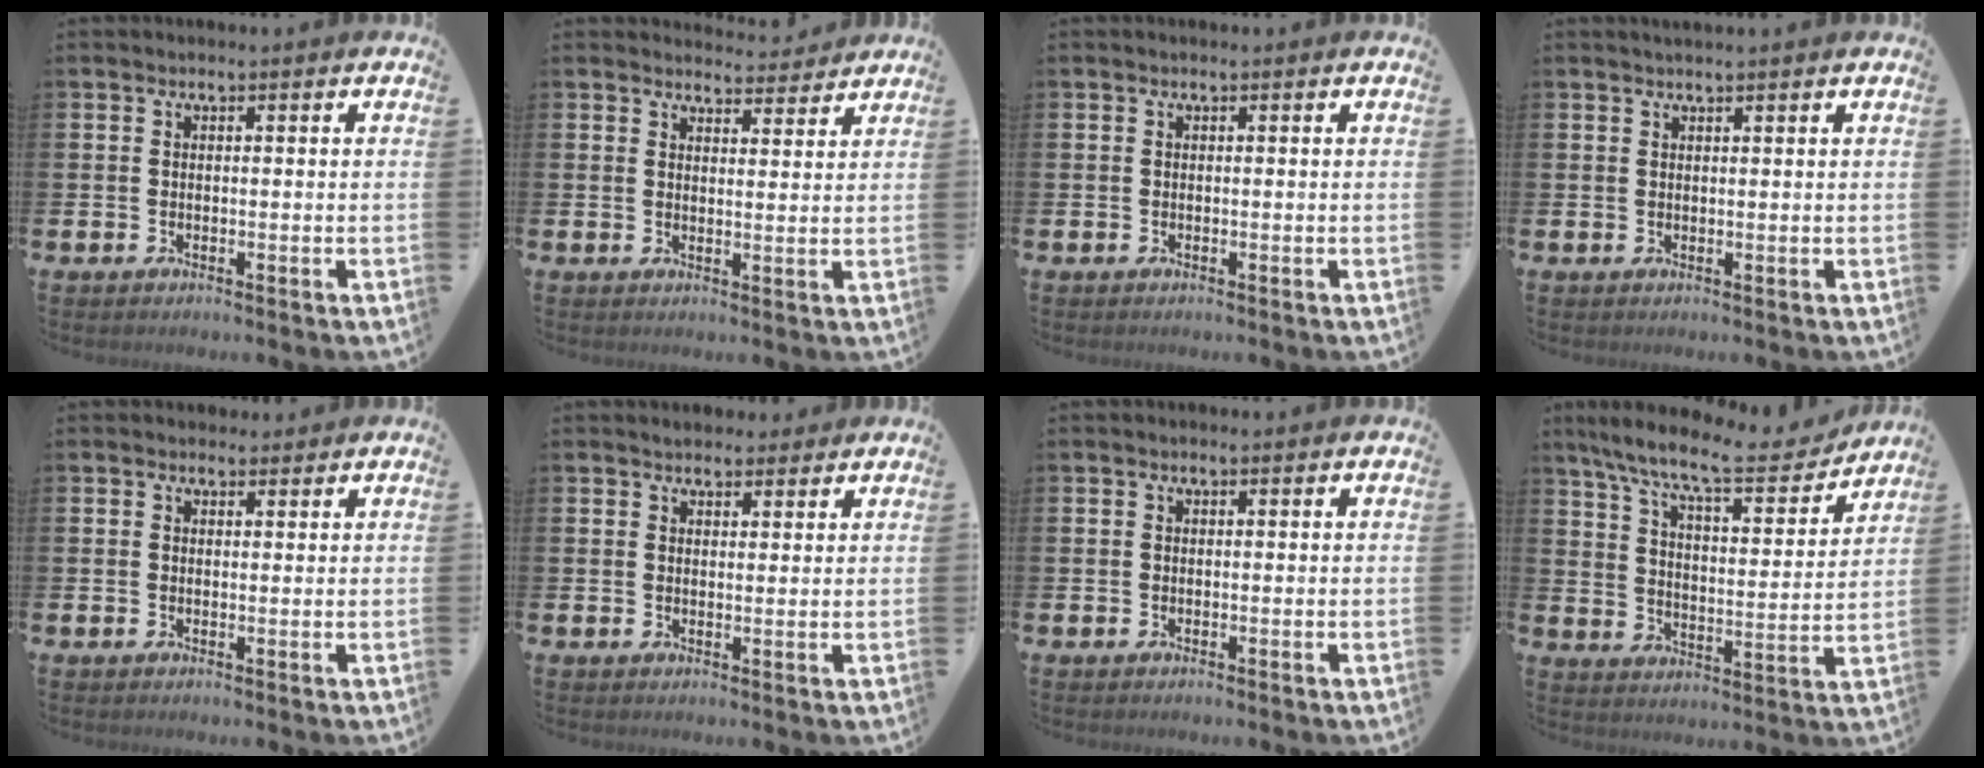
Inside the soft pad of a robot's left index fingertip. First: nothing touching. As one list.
[{"total": 3.7, "force": [3.6, 0.7, -0.2], "torque": [0.004, -0.023, 0.064]}, {"total": 0.0}, {"total": 1.0, "force": [0.9, -0.1, 0.2], "torque": [-0.003, -0.001, 0.017]}, {"total": 1.8, "force": [1.6, 0.7, 0.0], "torque": [0.014, -0.006, 0.027]}, {"total": 2.8, "force": [2.7, 0.8, -0.2], "torque": [0.007, -0.012, 0.048]}, {"total": 0.0}, {"total": 10.8, "force": [9.5, 1.7, 4.7], "torque": [-0.126, -0.056, 0.161]}]